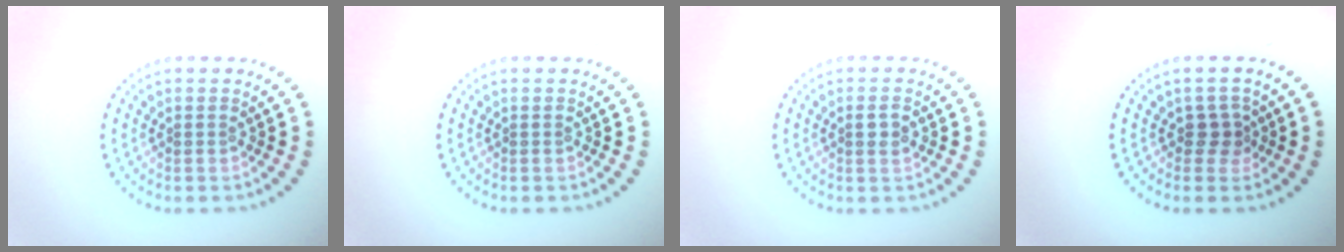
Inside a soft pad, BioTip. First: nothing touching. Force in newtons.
{"total": 0.0}
{"total": 1.4, "press": 1.3, "slide": 0.4}
{"total": 1.6, "press": 1.3, "slide": 0.9}